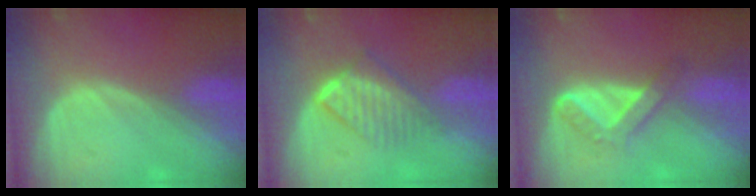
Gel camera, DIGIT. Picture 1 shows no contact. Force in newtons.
{"total": 6.5, "press": 5.8, "slide": 3.0}
{"total": 4.5, "press": 4.4, "slide": 0.7}